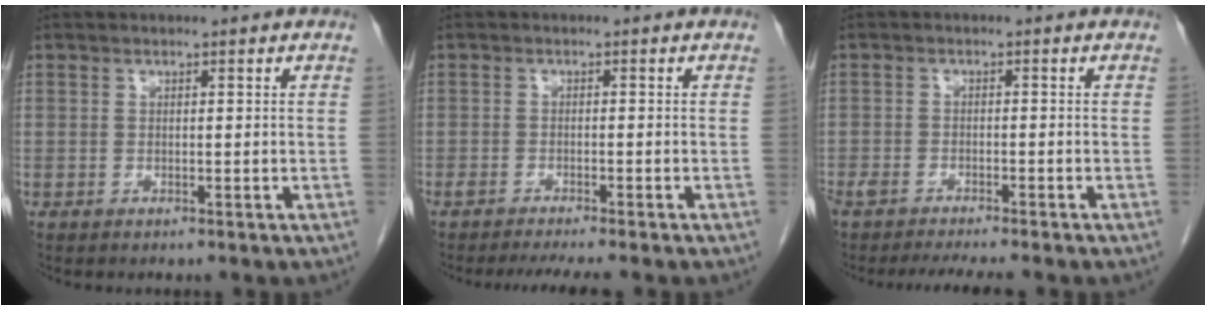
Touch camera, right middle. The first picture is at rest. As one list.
[{"total": 5.8, "force": [-5.0, 0.2, 3.0], "torque": [-0.037, -0.007, -0.076]}, {"total": 8.3, "force": [-7.2, 1.0, 4.0], "torque": [-0.059, -0.006, -0.110]}]